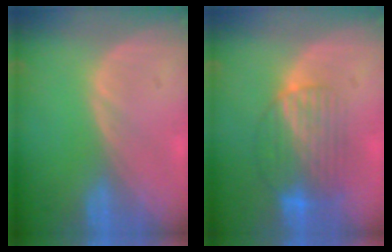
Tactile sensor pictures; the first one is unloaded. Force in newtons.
{"total": 8.5, "press": 7.2, "slide": 4.5}